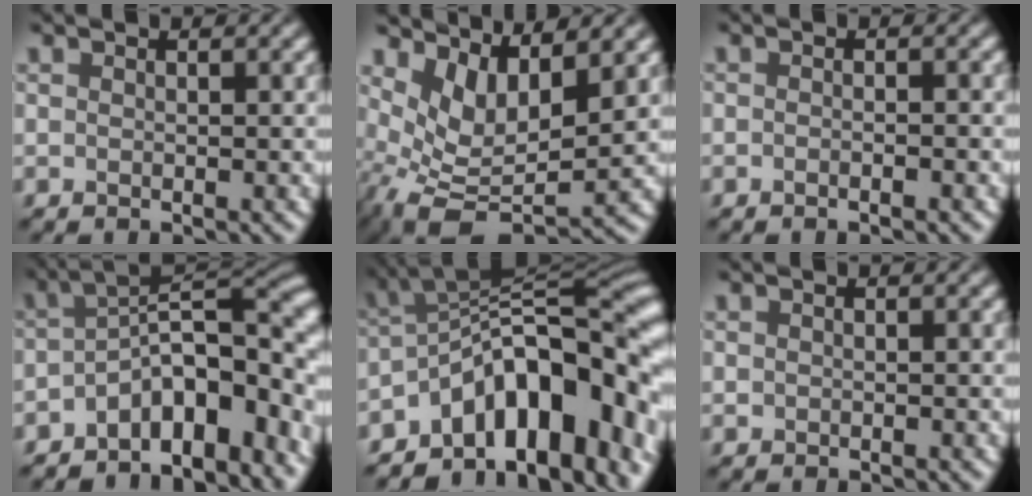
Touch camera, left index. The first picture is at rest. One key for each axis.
{"total": 5.5, "fx": 1.4, "fy": 2.6, "fz": 4.6, "tx": -0.092, "ty": -0.018, "tz": 0.033}
{"total": 1.0, "fx": -0.6, "fy": 0.1, "fz": 0.7, "tx": -0.007, "ty": -0.007, "tz": -0.015}
{"total": 10.7, "fx": -3.7, "fy": 4.9, "fz": 8.8, "tx": -0.105, "ty": 0.010, "tz": -0.075}
{"total": 13.1, "fx": -6.6, "fy": 5.8, "fz": 9.7, "tx": -0.120, "ty": 0.015, "tz": -0.118}
{"total": 0.0}